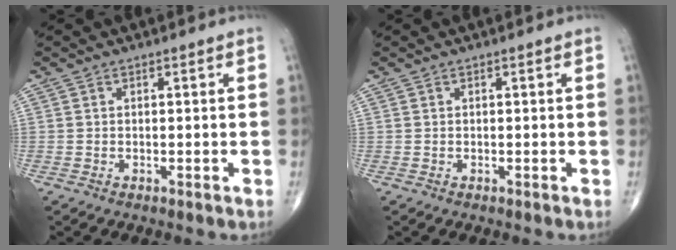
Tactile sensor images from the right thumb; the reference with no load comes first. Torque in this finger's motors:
{"motor_torque": [0.00, 0.00, 0.01, 0.00, 0.00]}